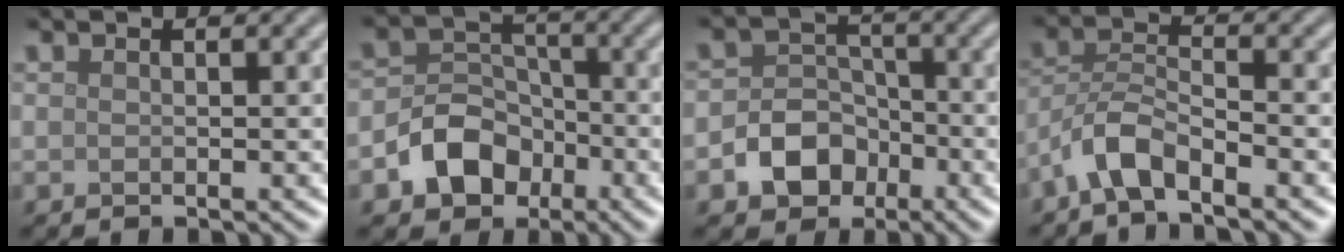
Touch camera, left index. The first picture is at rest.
{"total": 5.1, "force": [-2.4, 3.9, 2.2], "torque": [-0.030, 0.001, -0.048]}
{"total": 4.5, "force": [-2.0, 3.5, 2.0], "torque": [-0.018, 0.002, -0.040]}
{"total": 3.7, "force": [-2.8, 1.0, 2.3], "torque": [-0.045, 0.010, -0.064]}